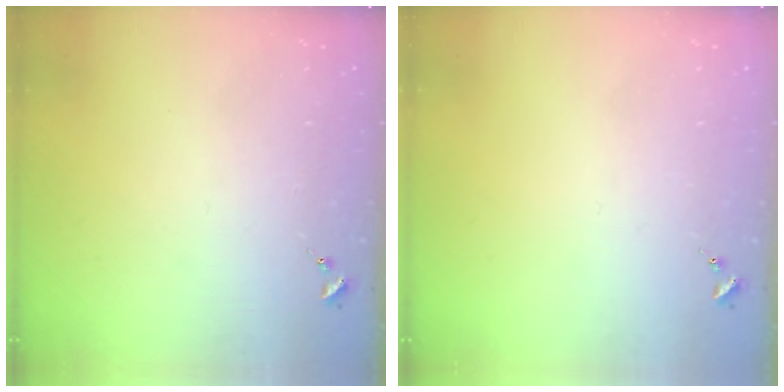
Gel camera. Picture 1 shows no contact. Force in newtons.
{"total": 0.0}